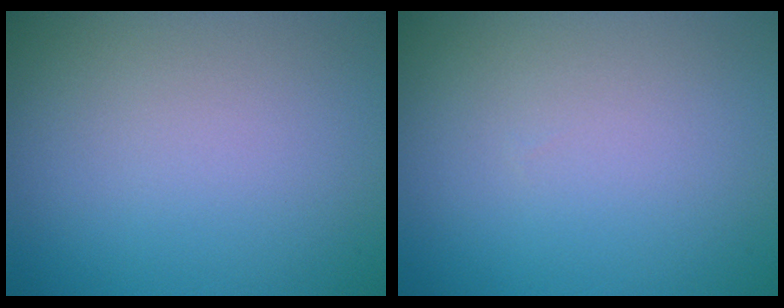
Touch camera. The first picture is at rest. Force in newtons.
{"total": 0.0}